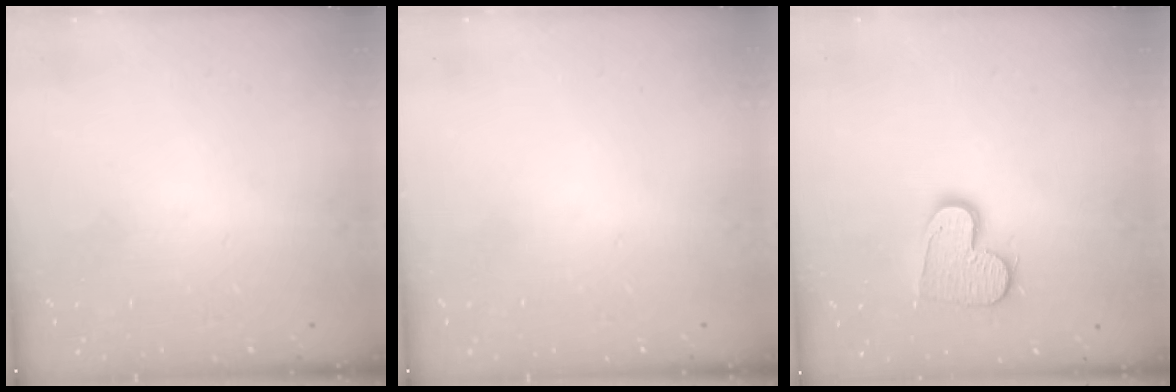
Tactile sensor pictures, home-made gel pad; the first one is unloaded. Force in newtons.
{"total": 0.0}
{"total": 12.0, "press": 11.9, "slide": 0.8}